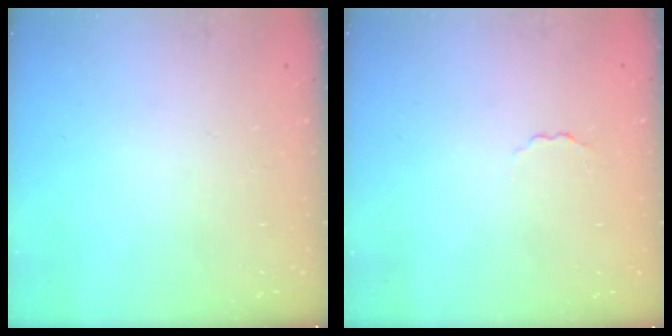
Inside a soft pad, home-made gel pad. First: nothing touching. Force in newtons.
{"total": 2.0, "press": 1.9, "slide": 0.6}